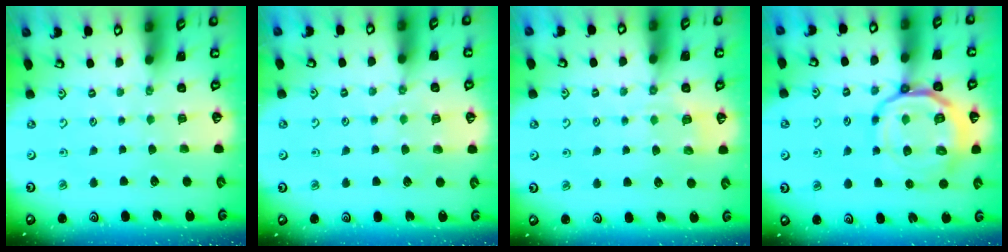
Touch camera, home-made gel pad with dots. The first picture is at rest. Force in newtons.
{"total": 6.5, "press": 6.4, "slide": 0.6}
{"total": 5.2, "press": 5.1, "slide": 1.1}
{"total": 15.9, "press": 15.8, "slide": 2.0}